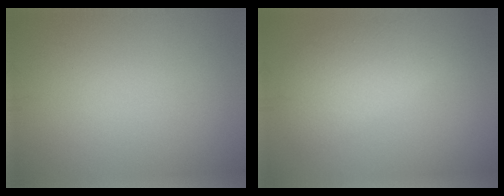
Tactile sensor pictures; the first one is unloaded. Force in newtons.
{"total": 4.0, "press": 4.0, "slide": 0.2}